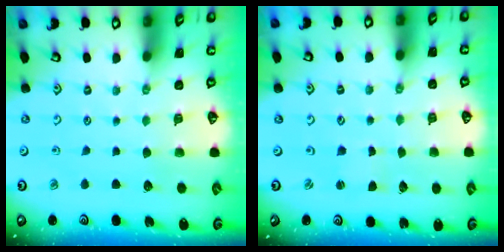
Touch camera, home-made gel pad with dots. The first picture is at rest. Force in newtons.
{"total": 0.5, "press": 0.5, "slide": 0.1}